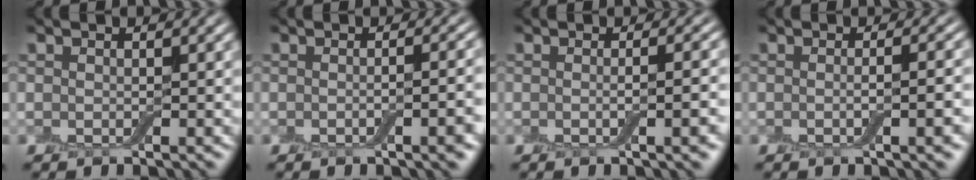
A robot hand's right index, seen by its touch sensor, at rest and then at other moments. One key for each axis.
{"total": 4.6, "fx": -1.0, "fy": 1.7, "fz": 4.1, "tx": -0.027, "ty": 0.007, "tz": -0.013}
{"total": 4.7, "fx": -0.5, "fy": 1.8, "fz": 4.3, "tx": -0.024, "ty": 0.011, "tz": -0.012}
{"total": 4.2, "fx": -0.5, "fy": 1.5, "fz": 3.9, "tx": -0.025, "ty": 0.009, "tz": -0.013}